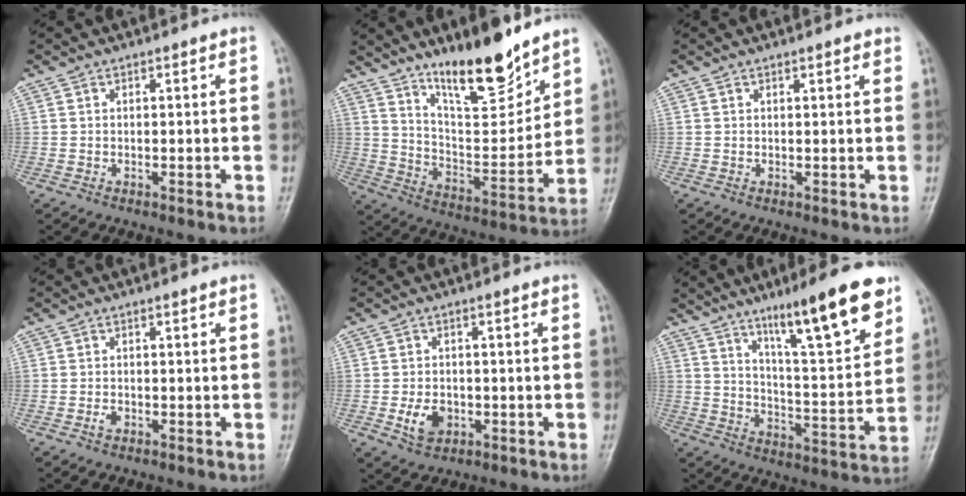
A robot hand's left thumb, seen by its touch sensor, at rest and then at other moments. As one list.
[{"total": 15.7, "force": [11.9, 4.2, 9.4], "torque": [-0.117, -0.090, 0.209]}, {"total": 1.3, "force": [1.0, 0.3, 0.8], "torque": [-0.008, -0.002, 0.011]}, {"total": 1.1, "force": [-0.4, 0.7, 0.7], "torque": [-0.015, 0.003, -0.008]}, {"total": 4.9, "force": [-1.2, 3.6, 3.1], "torque": [-0.045, 0.002, -0.015]}, {"total": 18.0, "force": [11.4, 2.9, 13.6], "torque": [-0.186, -0.061, 0.184]}]